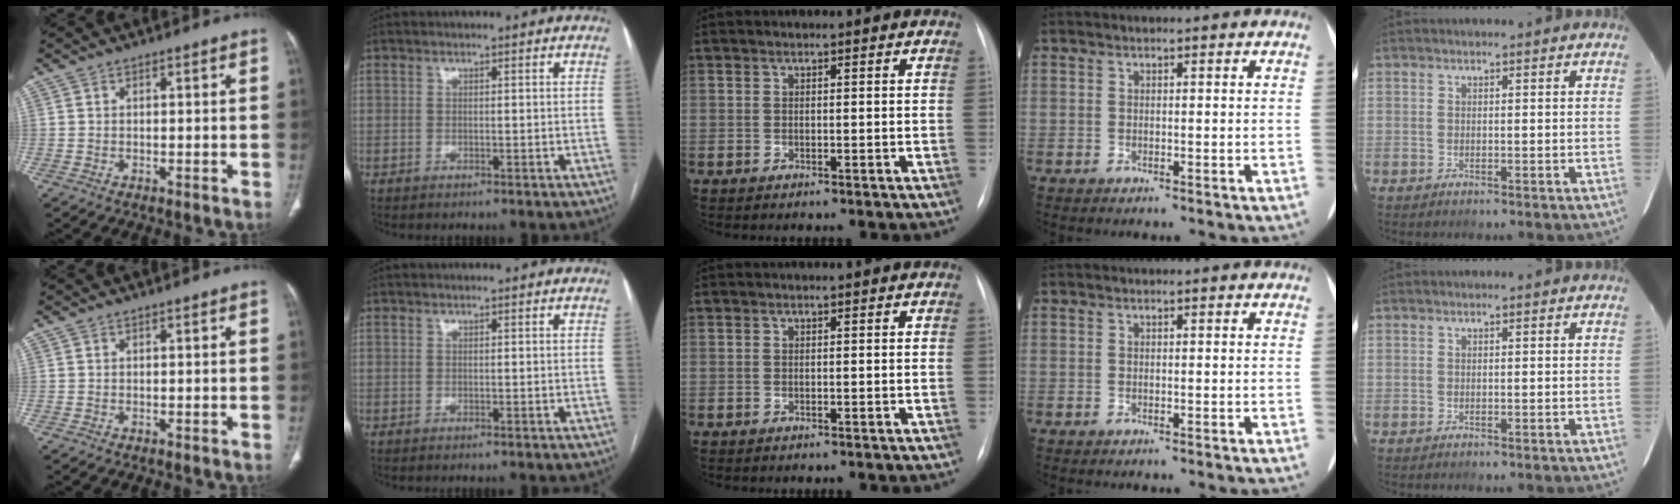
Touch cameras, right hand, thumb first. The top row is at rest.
{}